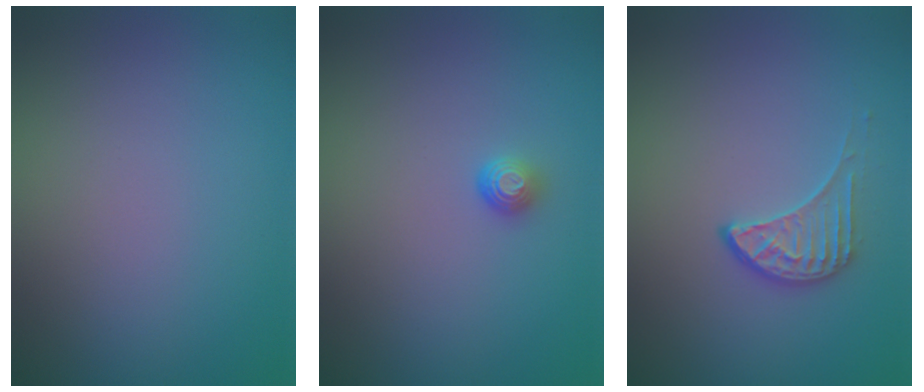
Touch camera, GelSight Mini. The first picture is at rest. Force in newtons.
{"total": 1.2, "press": 0.9, "slide": 0.8}
{"total": 2.0, "press": 1.5, "slide": 1.3}